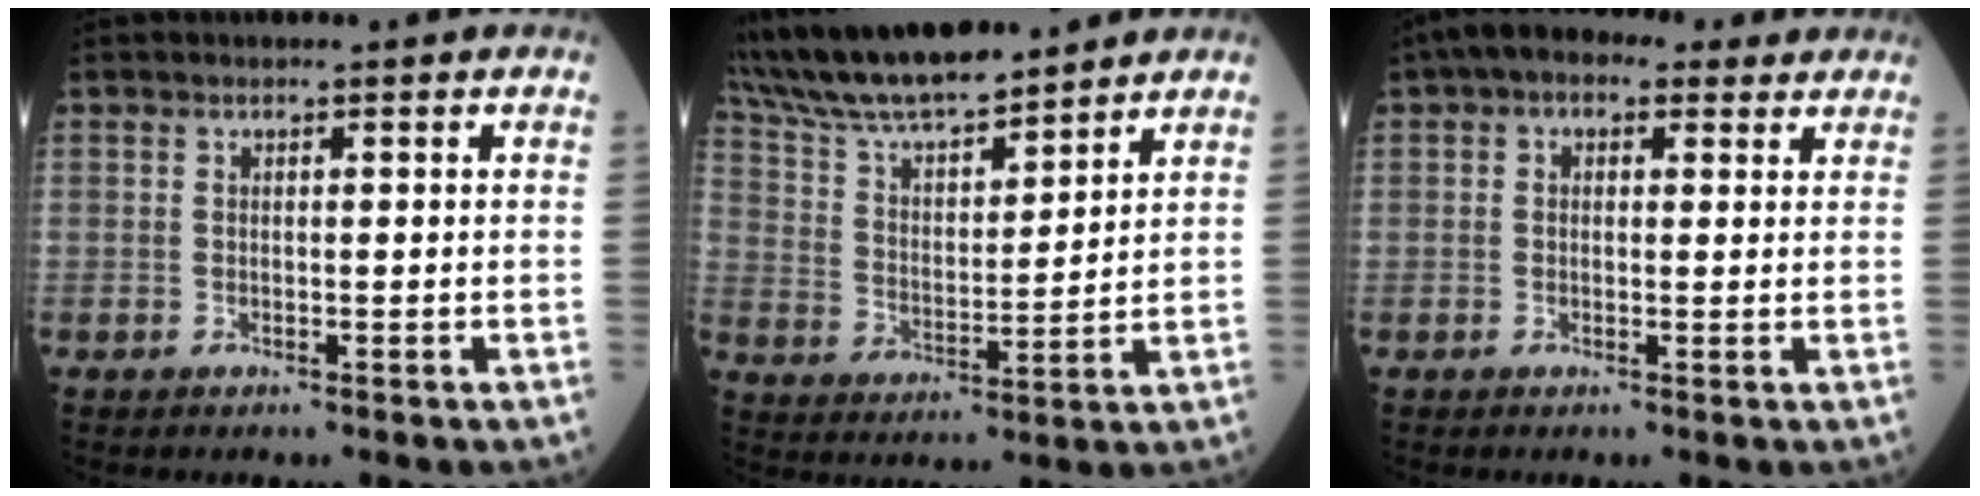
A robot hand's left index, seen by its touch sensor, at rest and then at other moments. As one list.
[{"total": 15.4, "force": [13.8, 2.4, 6.2], "torque": [-0.123, 0.019, 0.255]}, {"total": 6.6, "force": [4.0, 3.7, 3.8], "torque": [-0.060, 0.044, 0.058]}]